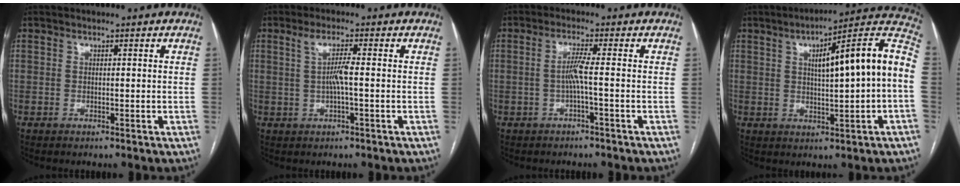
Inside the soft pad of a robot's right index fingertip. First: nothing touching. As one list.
[{"total": 3.5, "force": [0.2, 0.0, 3.5], "torque": [-0.070, 0.006, 0.007]}, {"total": 2.9, "force": [-0.6, -0.5, 2.8], "torque": [-0.054, 0.005, -0.010]}, {"total": 16.8, "force": [1.7, 1.5, 16.6], "torque": [-0.234, 0.037, 0.023]}]